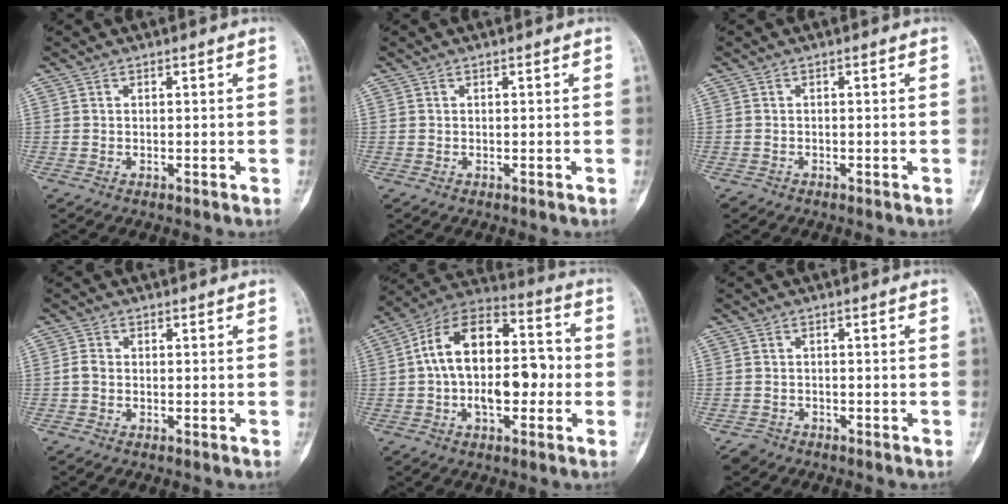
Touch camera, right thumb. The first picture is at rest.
{"total": 0.0}
{"total": 0.8, "force": [-0.6, 0.6, -0.1], "torque": [-0.003, 0.002, -0.015]}
{"total": 1.6, "force": [-0.4, 1.2, 1.0], "torque": [-0.020, 0.002, -0.012]}
{"total": 18.2, "force": [-0.9, 10.5, 14.9], "torque": [-0.229, 0.050, -0.025]}
{"total": 2.0, "force": [-1.4, 1.3, -0.2], "torque": [0.001, 0.005, -0.026]}